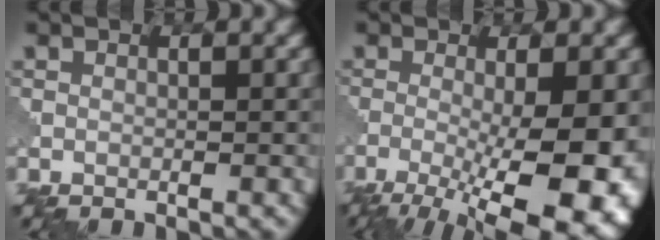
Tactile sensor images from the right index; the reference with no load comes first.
{"total": 12.1, "force": [-3.8, 3.8, 10.8], "torque": [-0.167, -0.014, -0.052]}